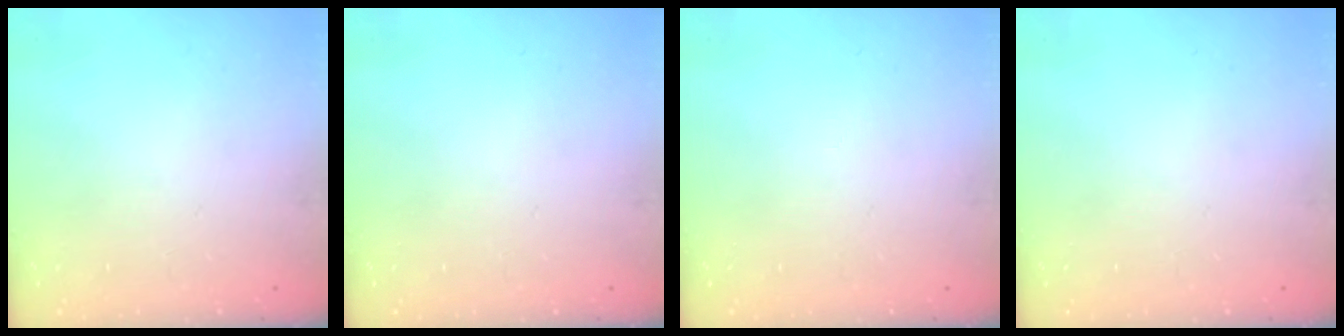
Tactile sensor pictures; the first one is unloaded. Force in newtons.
{"total": 0.0}
{"total": 0.0}
{"total": 0.0}